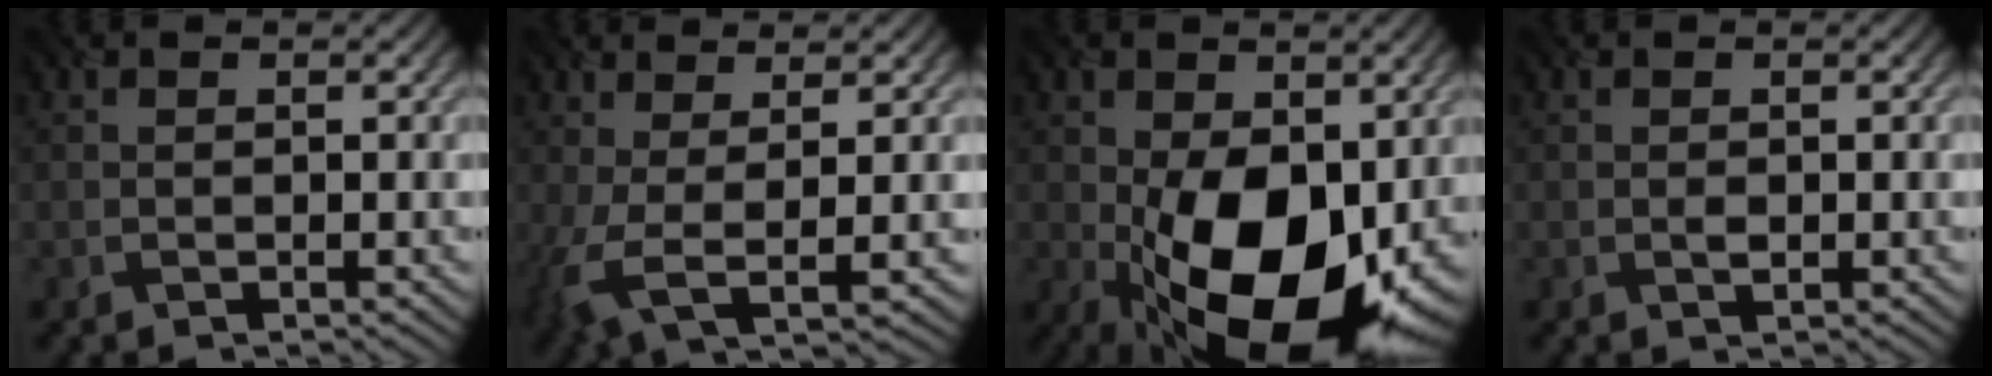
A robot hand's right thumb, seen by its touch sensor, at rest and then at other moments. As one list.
[{"total": 5.8, "force": [0.4, 1.8, 5.6], "torque": [-0.125, -0.007, 0.006]}, {"total": 17.0, "force": [-3.5, 9.7, 13.5], "torque": [-0.229, -0.031, -0.051]}, {"total": 0.8, "force": [-0.1, 0.4, 0.6], "torque": [-0.012, -0.003, 0.000]}]